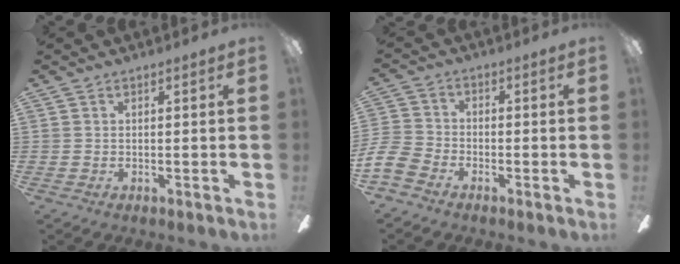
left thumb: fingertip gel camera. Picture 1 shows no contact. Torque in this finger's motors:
{"motor_torque": [-0.83, 1.24, 0.47, -0.27, 0.10]}